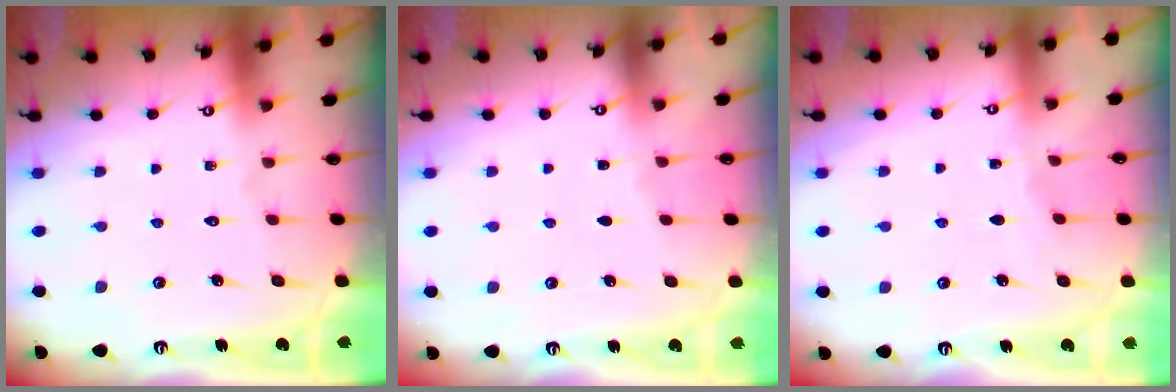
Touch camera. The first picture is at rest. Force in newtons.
{"total": 2.3, "press": 2.3, "slide": 0.3}
{"total": 2.8, "press": 2.8, "slide": 0.4}